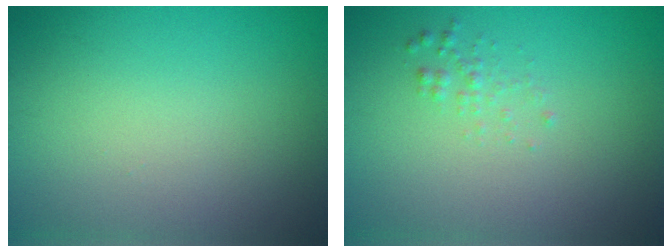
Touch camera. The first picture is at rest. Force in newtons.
{"total": 0.9, "press": 0.9, "slide": 0.1}